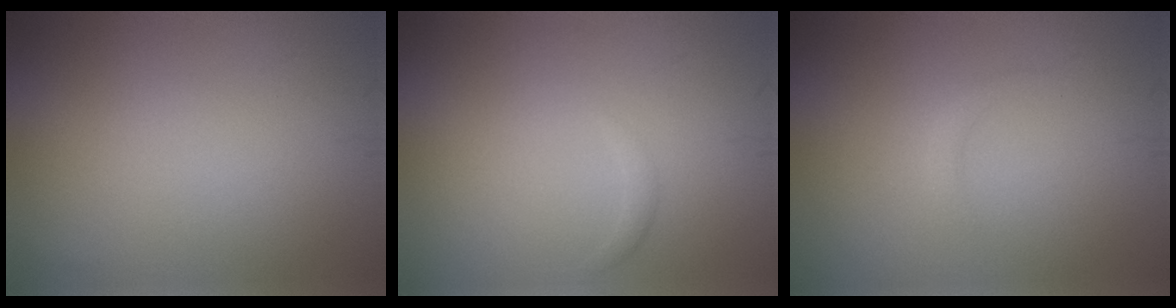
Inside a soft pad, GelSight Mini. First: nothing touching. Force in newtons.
{"total": 0.5, "press": 0.5, "slide": 0.0}
{"total": 0.7, "press": 0.7, "slide": 0.0}